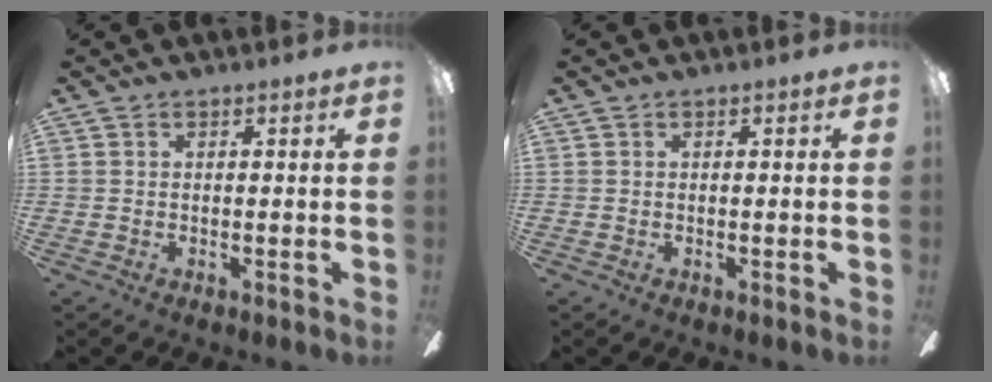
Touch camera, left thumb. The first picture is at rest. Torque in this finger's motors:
{"motor_torque": [0.00, 0.00, -0.03, 0.03, 0.00]}